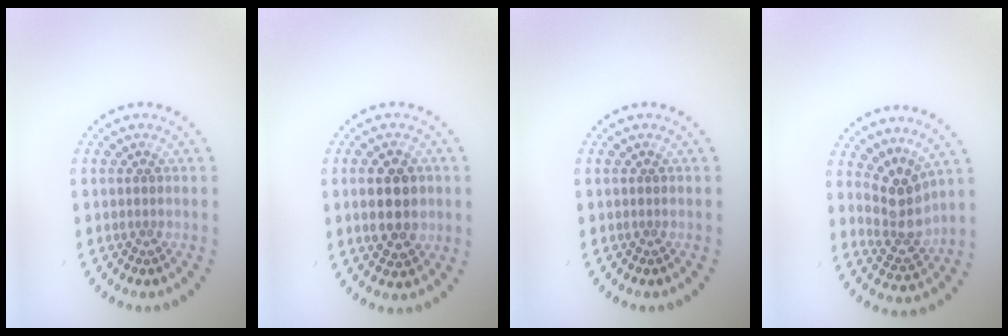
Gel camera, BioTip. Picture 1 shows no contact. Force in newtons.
{"total": 4.6, "press": 4.6, "slide": 0.3}
{"total": 0.0}
{"total": 3.6, "press": 2.9, "slide": 2.1}